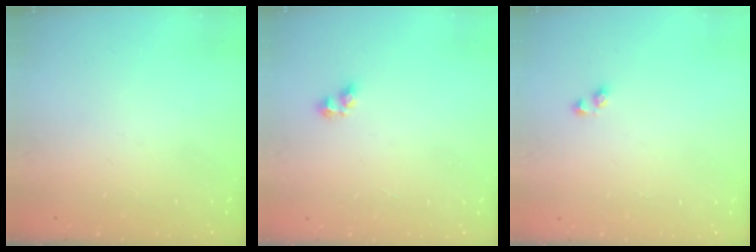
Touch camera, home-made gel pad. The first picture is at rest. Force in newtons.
{"total": 4.0, "press": 3.9, "slide": 0.5}
{"total": 2.9, "press": 2.7, "slide": 1.1}